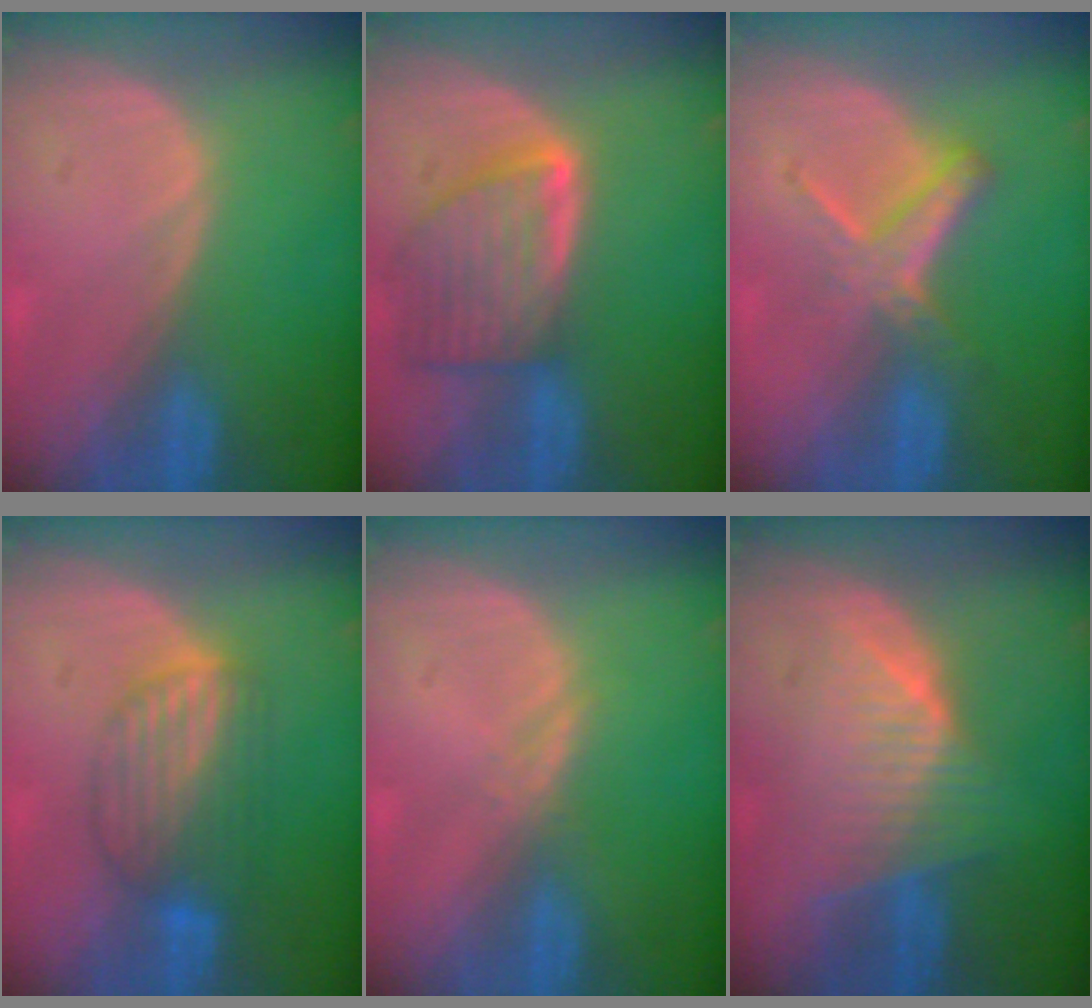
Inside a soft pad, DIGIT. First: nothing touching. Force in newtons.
{"total": 8.1, "press": 7.3, "slide": 3.4}
{"total": 5.8, "press": 5.2, "slide": 2.7}
{"total": 6.4, "press": 6.3, "slide": 0.7}
{"total": 1.1, "press": 1.1, "slide": 0.1}
{"total": 7.7, "press": 6.9, "slide": 3.5}